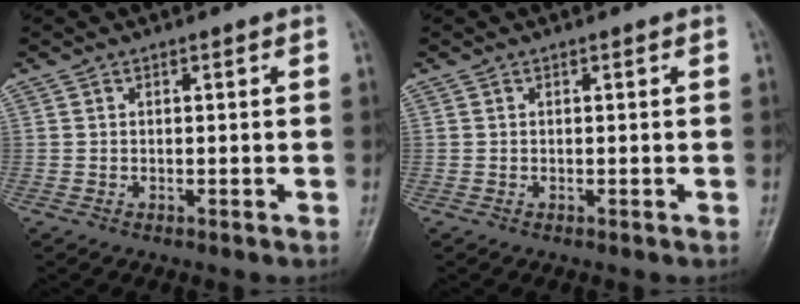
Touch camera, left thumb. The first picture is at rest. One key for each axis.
{"total": 0.0}